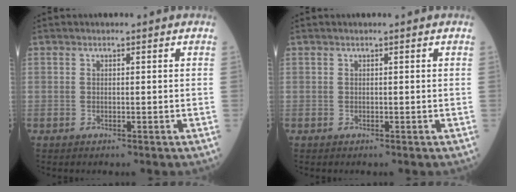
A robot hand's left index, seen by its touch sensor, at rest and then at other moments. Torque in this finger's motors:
{"motor_torque": [-0.01, 0.01, 0.00, 0.00]}